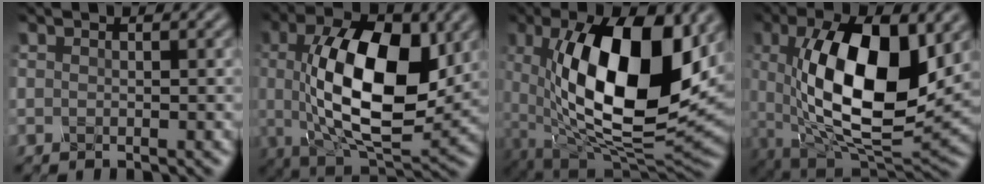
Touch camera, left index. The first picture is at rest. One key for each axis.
{"total": 12.4, "fx": 1.2, "fy": 5.8, "fz": 11.0, "tx": -0.176, "ty": 0.001, "tz": 0.016}
{"total": 15.4, "fx": 2.1, "fy": 7.0, "fz": 13.6, "tx": -0.222, "ty": -0.014, "tz": 0.034}
{"total": 14.0, "fx": 1.7, "fy": 6.2, "fz": 12.4, "tx": -0.204, "ty": -0.012, "tz": 0.026}